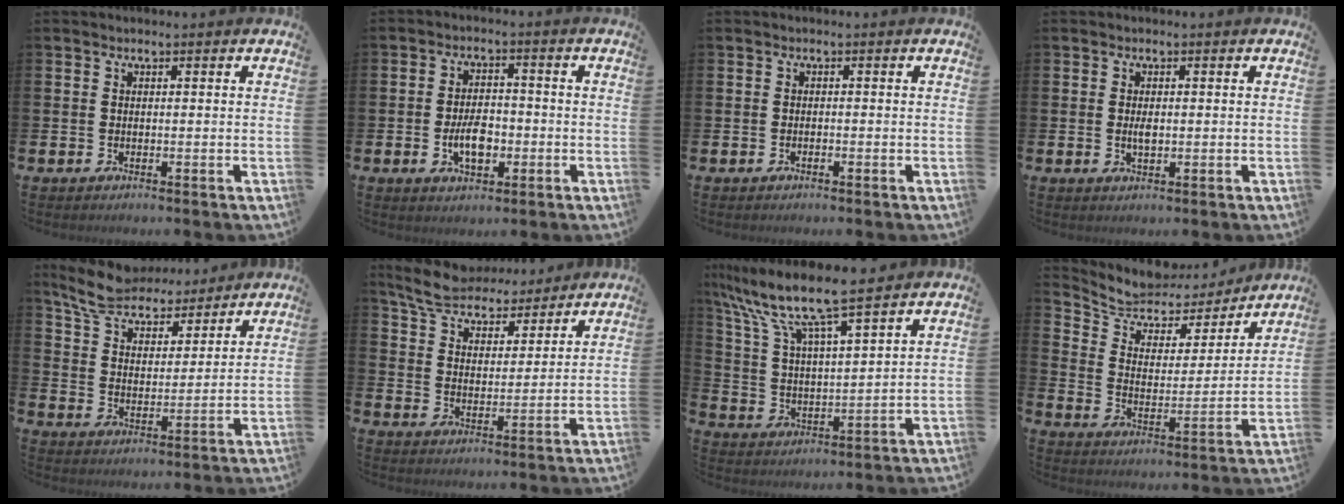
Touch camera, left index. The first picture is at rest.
{"total": 5.0, "force": [-1.4, 2.8, 3.9], "torque": [-0.053, 0.002, -0.027]}
{"total": 0.6, "force": [-0.6, 0.2, 0.1], "torque": [0.003, -0.005, -0.013]}
{"total": 1.6, "force": [0.0, 0.8, 1.4], "torque": [-0.014, -0.003, -0.005]}
{"total": 7.6, "force": [7.0, 2.3, 1.6], "torque": [-0.068, -0.045, 0.126]}
{"total": 7.2, "force": [6.7, 2.0, 1.3], "torque": [-0.060, -0.042, 0.120]}
{"total": 9.3, "force": [8.2, 0.7, 4.2], "torque": [-0.117, -0.053, 0.137]}
{"total": 7.3, "force": [6.4, 3.1, 1.4], "torque": [-0.068, -0.048, 0.109]}